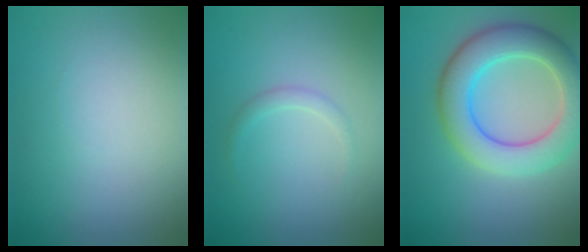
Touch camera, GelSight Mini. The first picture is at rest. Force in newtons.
{"total": 1.0, "press": 1.0, "slide": 0.1}
{"total": 7.4, "press": 7.4, "slide": 0.3}